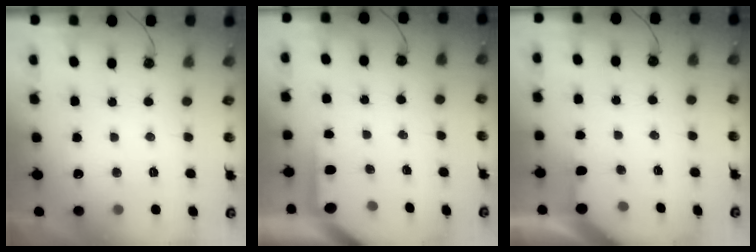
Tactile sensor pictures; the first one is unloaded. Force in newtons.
{"total": 3.3, "press": 3.3, "slide": 0.4}
{"total": 2.2, "press": 2.2, "slide": 0.3}